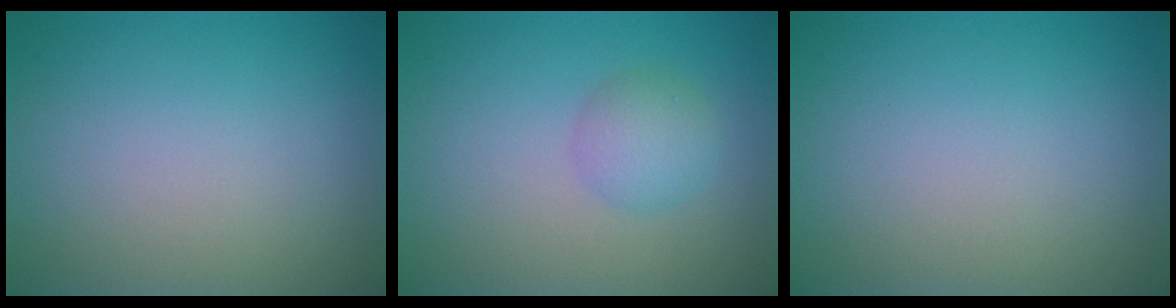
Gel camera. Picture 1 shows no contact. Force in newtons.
{"total": 2.4, "press": 2.4, "slide": 0.1}
{"total": 0.0}